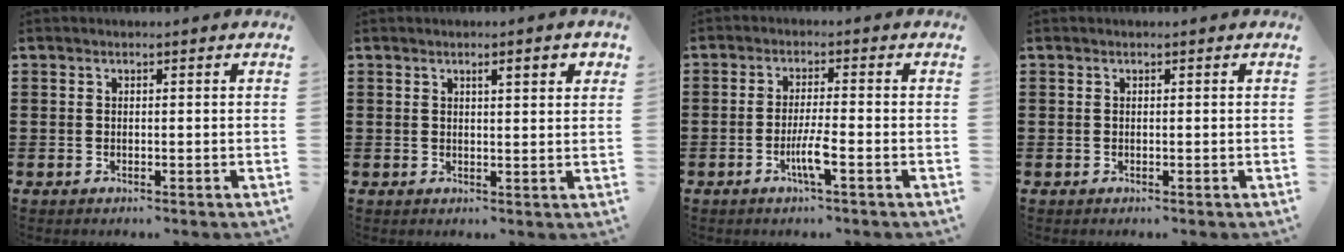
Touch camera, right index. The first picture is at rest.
{"total": 2.6, "force": [1.1, 0.5, 2.4], "torque": [-0.040, 0.001, 0.014]}
{"total": 4.4, "force": [-2.0, 0.2, 3.9], "torque": [-0.081, -0.011, -0.039]}
{"total": 0.0}